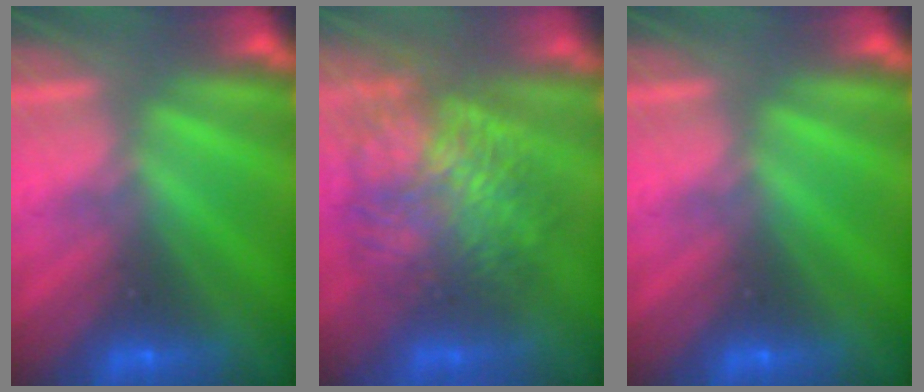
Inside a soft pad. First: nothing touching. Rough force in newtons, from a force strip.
{"total": 7.7}
{"total": 0.0}